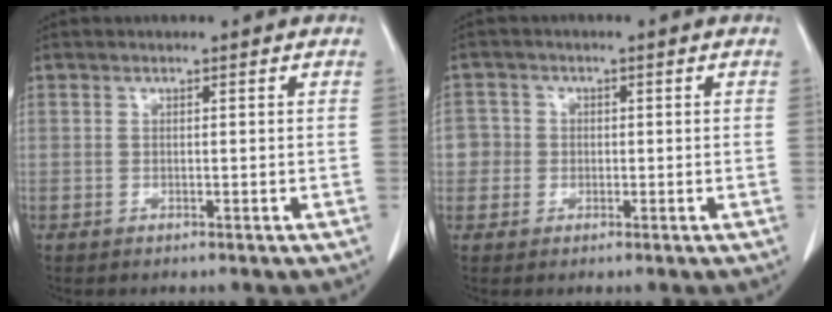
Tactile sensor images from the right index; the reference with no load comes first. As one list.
[{"total": 3.1, "force": [-0.3, 3.1, -0.1], "torque": [0.016, 0.011, -0.010]}]